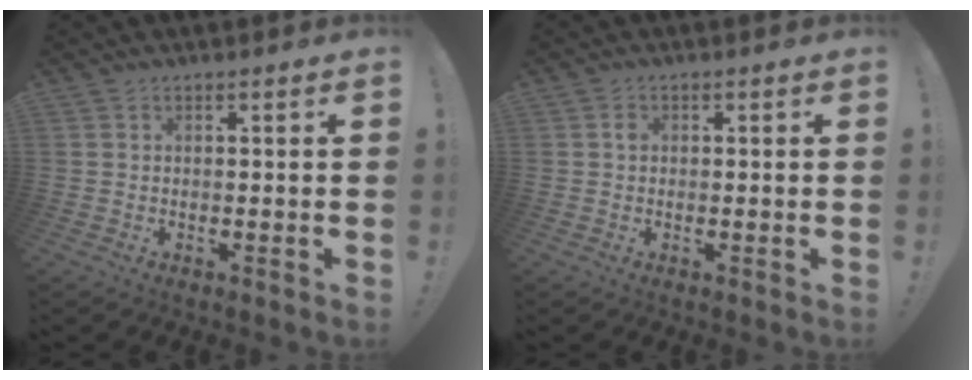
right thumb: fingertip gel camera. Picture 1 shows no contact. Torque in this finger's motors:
{"motor_torque": [0.01, 0.24, 0.15, -0.06, 0.00]}